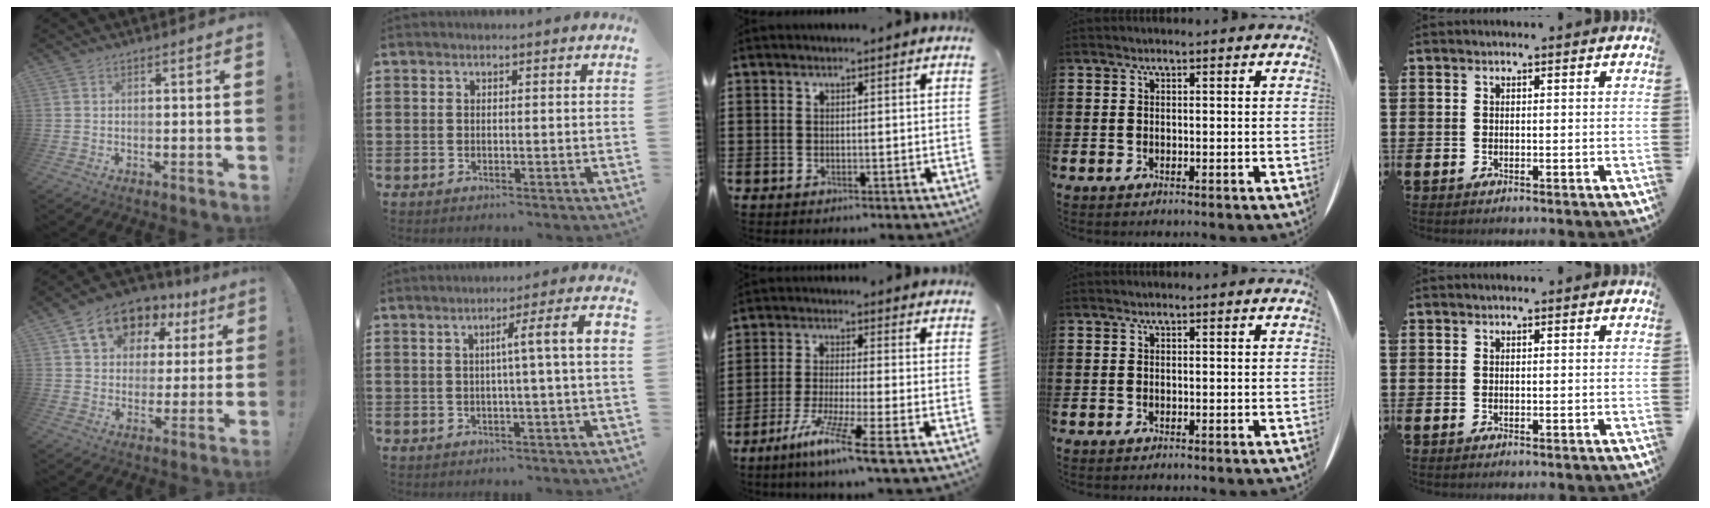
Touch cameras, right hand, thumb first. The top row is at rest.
{"thumb": {"total": 14.0, "force": [7.3, 10.1, 6.5], "torque": [-0.098, -0.037, 0.140]}, "index": {"total": 6.2, "force": [0.1, -0.5, 6.1], "torque": [-0.104, -0.007, -0.007]}, "middle": {"total": 7.1, "force": [-4.9, -0.7, 5.2], "torque": [-0.112, -0.020, -0.096]}}